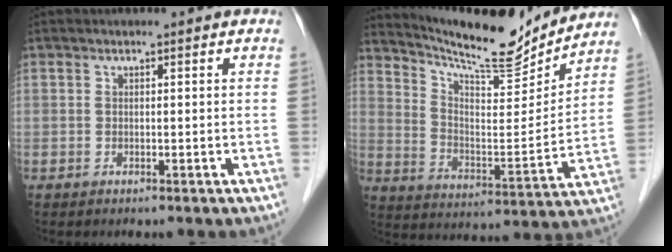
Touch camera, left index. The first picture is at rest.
{"total": 16.3, "force": [15.4, 1.5, 5.2], "torque": [-0.099, -0.025, 0.242]}